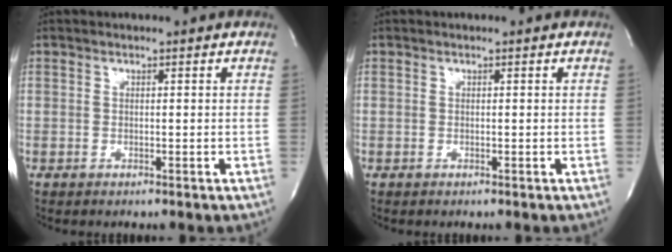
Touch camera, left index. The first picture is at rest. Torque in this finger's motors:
{"motor_torque": [-0.07, 0.03, 0.01, 0.02]}